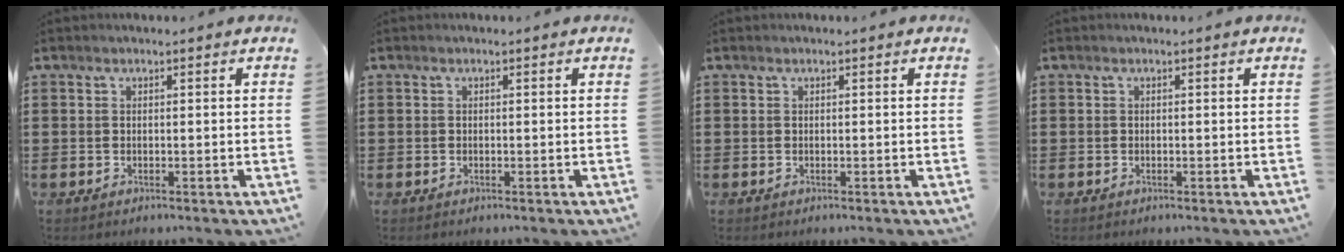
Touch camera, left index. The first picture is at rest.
{"total": 0.0}
{"total": 0.0}
{"total": 0.0}